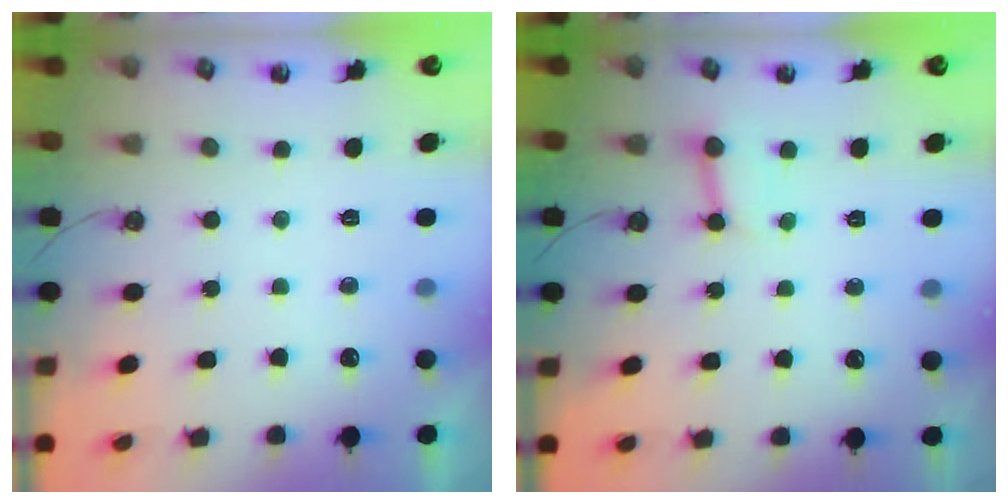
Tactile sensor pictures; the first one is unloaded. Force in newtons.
{"total": 2.9, "press": 2.9, "slide": 0.2}